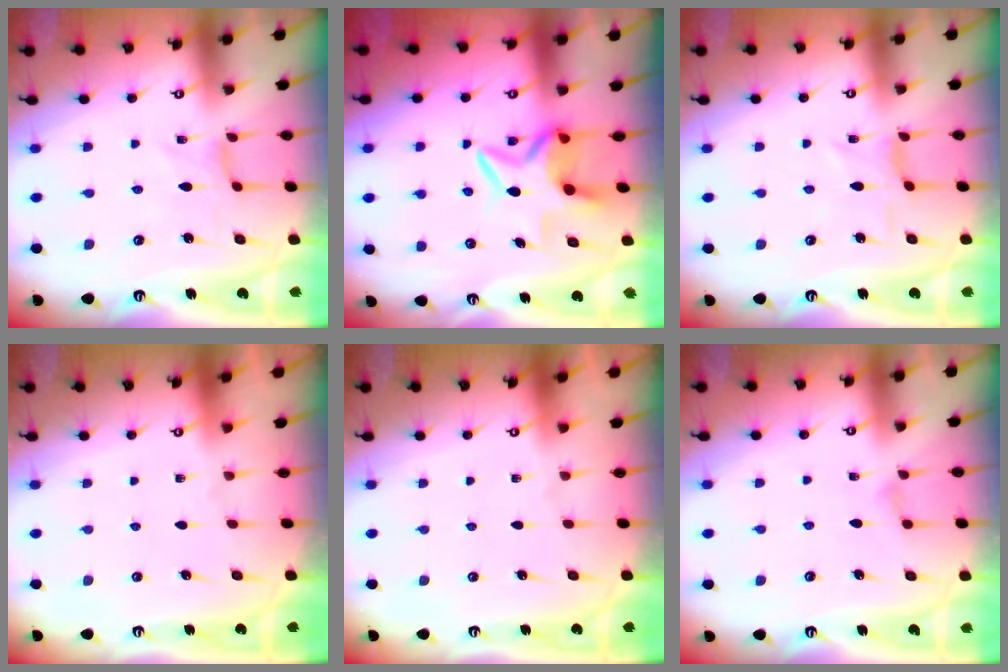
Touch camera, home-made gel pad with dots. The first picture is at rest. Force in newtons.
{"total": 7.4, "press": 7.3, "slide": 0.9}
{"total": 2.1, "press": 2.1, "slide": 0.5}
{"total": 0.0}
{"total": 0.0}
{"total": 1.3, "press": 1.3, "slide": 0.3}